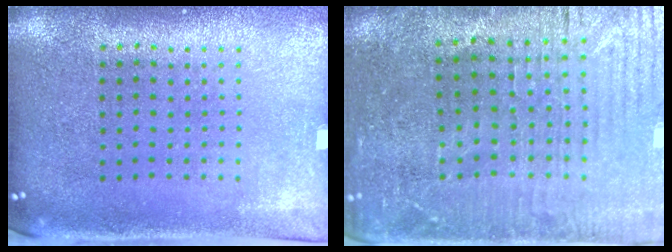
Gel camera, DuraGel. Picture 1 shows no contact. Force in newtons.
{"total": 2.2, "press": 2.2, "slide": 0.5}